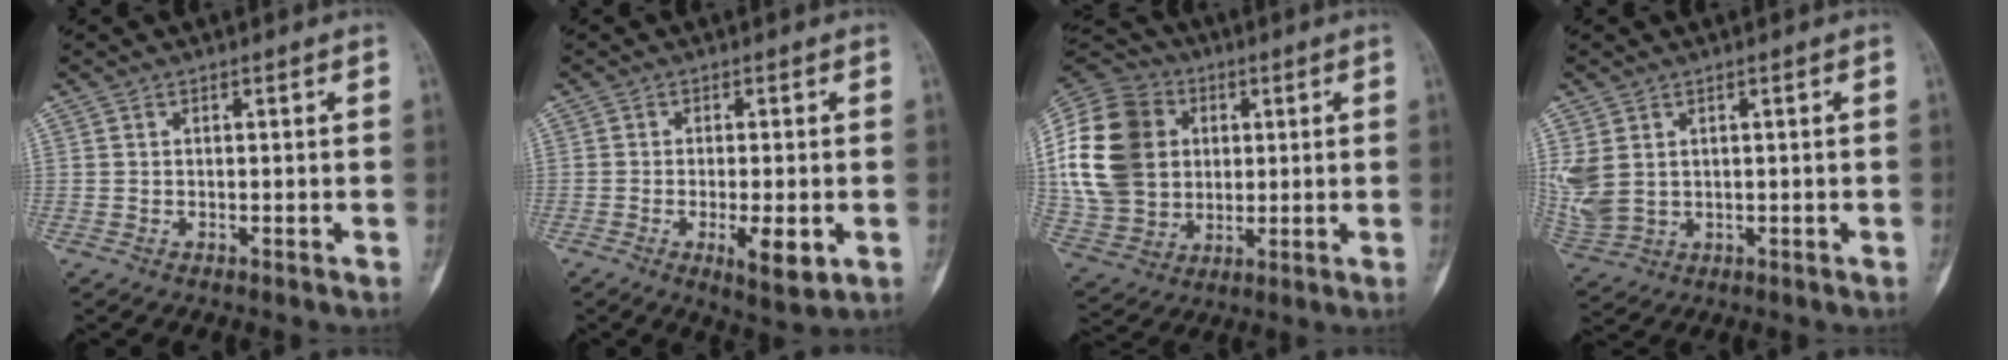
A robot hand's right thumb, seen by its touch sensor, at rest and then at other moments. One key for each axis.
{"total": 6.5, "fx": -1.9, "fy": 2.0, "fz": 5.9, "tx": -0.090, "ty": -0.013, "tz": -0.026}
{"total": 21.4, "fx": 3.6, "fy": 17.1, "fz": 12.3, "tx": -0.240, "ty": 0.012, "tz": 0.073}
{"total": 7.2, "fx": 1.4, "fy": 5.2, "fz": 4.7, "tx": -0.119, "ty": -0.004, "tz": 0.047}